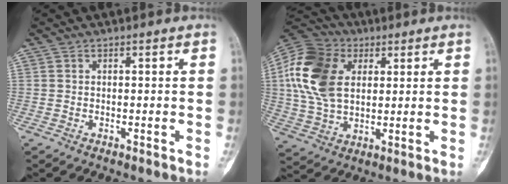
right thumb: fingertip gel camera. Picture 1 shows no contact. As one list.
[{"total": 19.0, "force": [4.6, 13.1, 13.0], "torque": [-0.262, 0.006, 0.082]}]